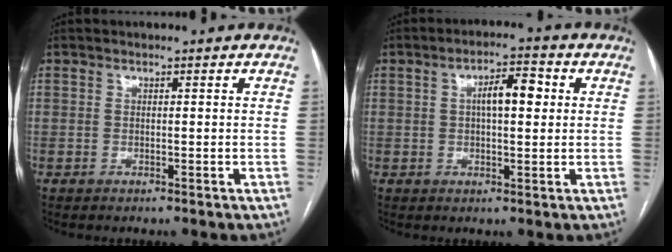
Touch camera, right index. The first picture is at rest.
{"total": 5.9, "force": [1.2, 1.9, 5.5], "torque": [-0.094, 0.017, 0.018]}